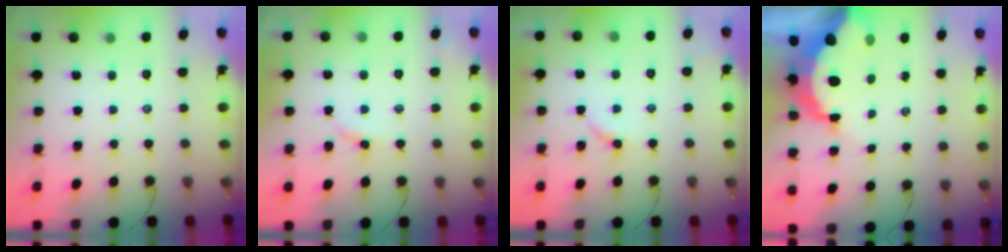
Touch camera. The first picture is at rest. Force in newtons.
{"total": 3.0, "press": 2.9, "slide": 0.5}
{"total": 3.3, "press": 3.2, "slide": 0.5}
{"total": 12.6, "press": 12.5, "slide": 1.4}